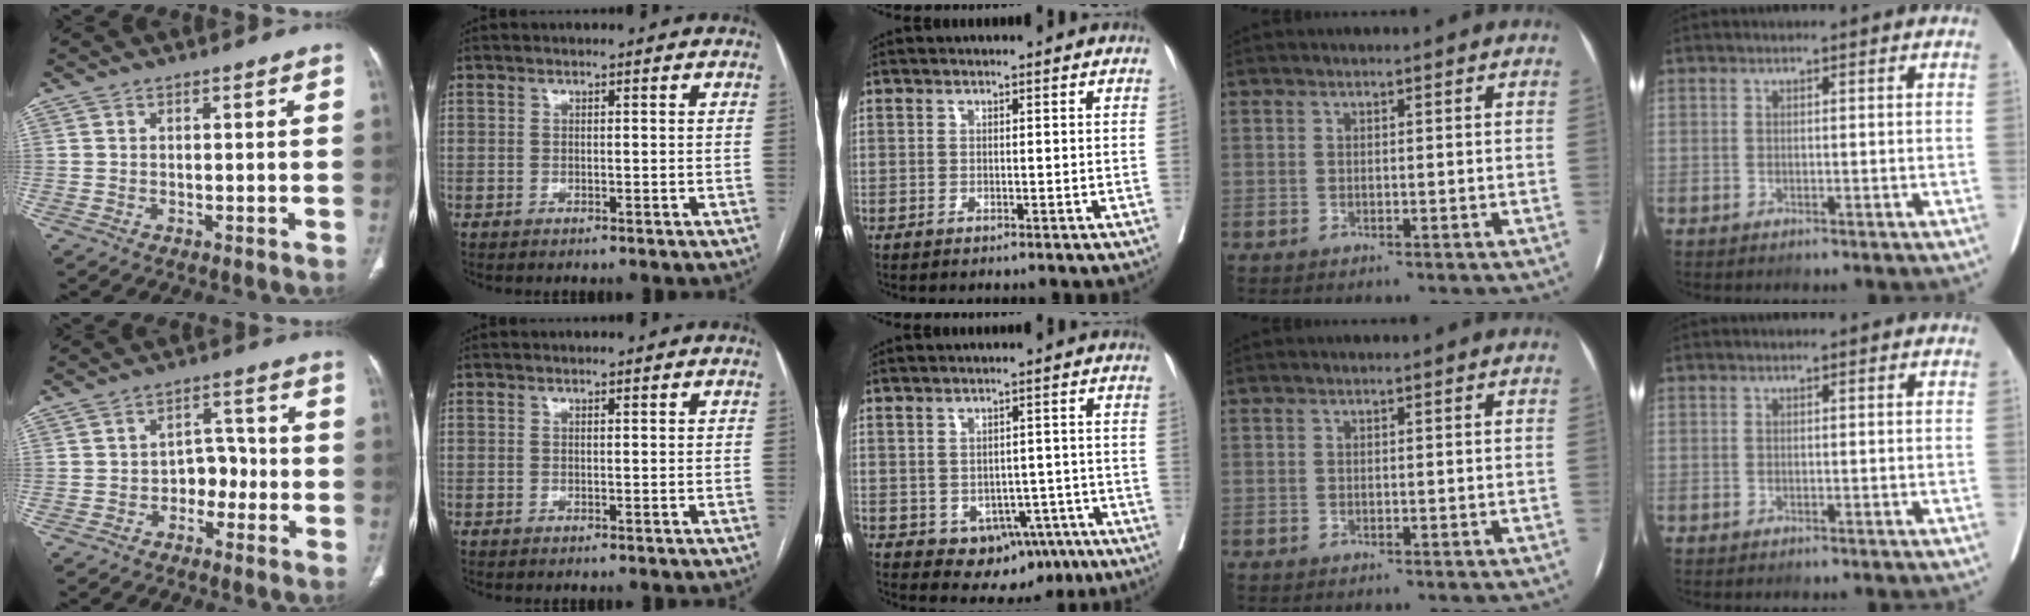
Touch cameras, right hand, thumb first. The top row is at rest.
{"thumb": {"total": 5.2, "force": [-1.9, 3.9, 2.9], "torque": [-0.011, 0.030, -0.038]}, "middle": {"total": 7.5, "force": [-3.4, 5.2, 4.1], "torque": [-0.034, 0.014, -0.034]}}